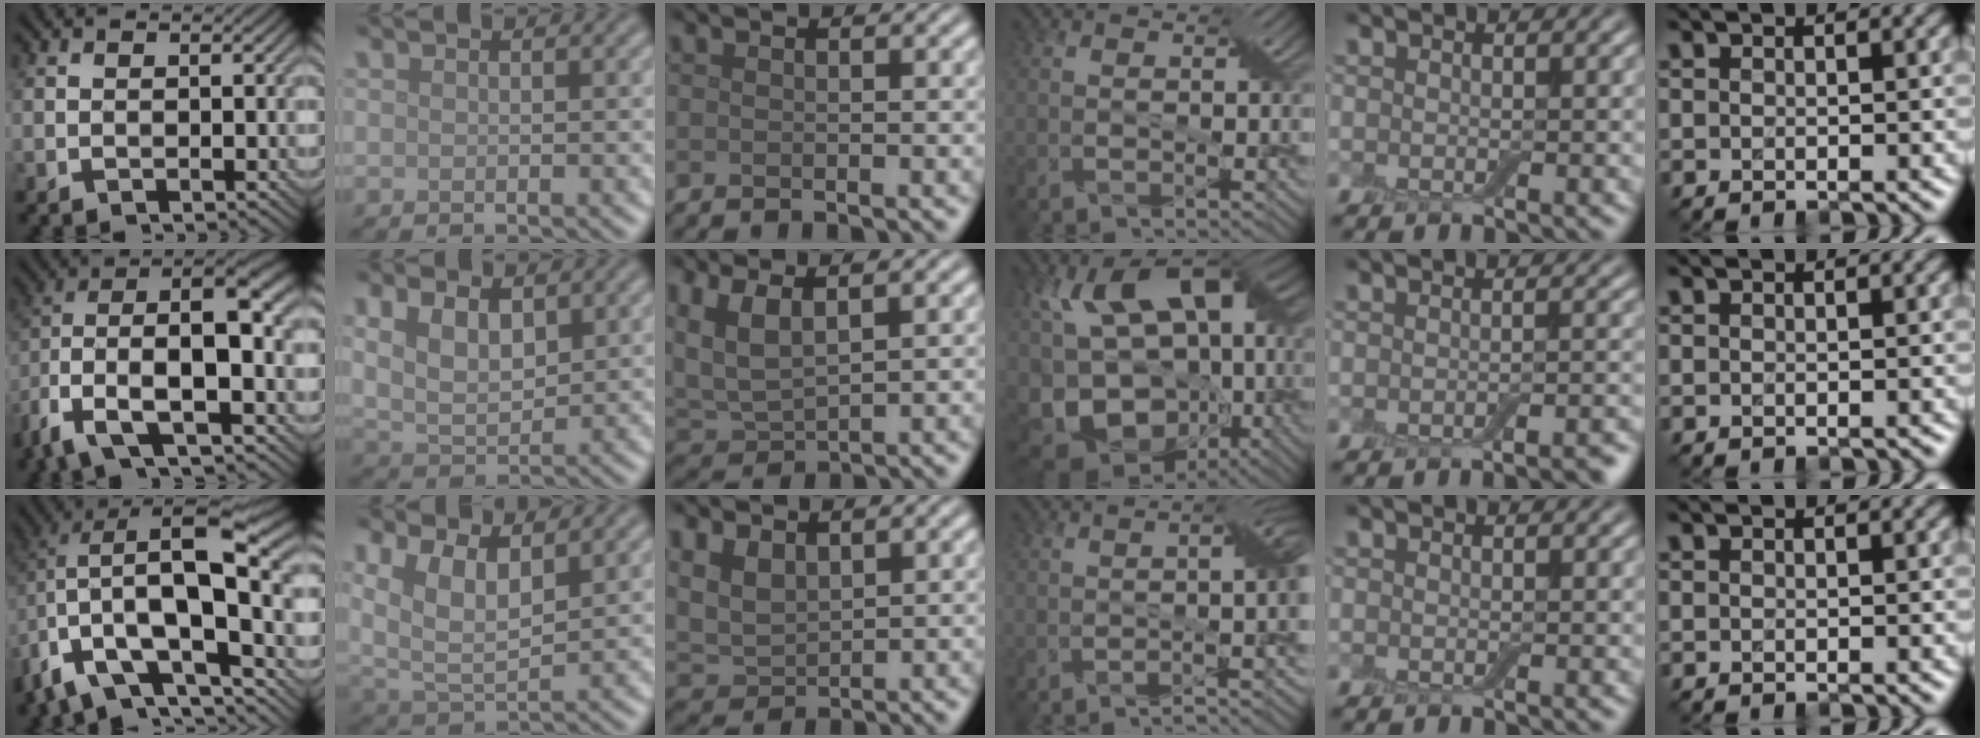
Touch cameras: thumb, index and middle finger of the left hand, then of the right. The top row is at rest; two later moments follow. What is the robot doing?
{"motion": "extract", "object": "backpack"}